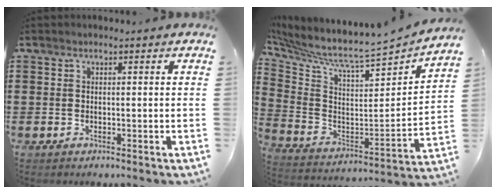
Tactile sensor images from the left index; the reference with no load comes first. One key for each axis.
{"total": 4.4, "fx": 4.0, "fy": -0.2, "fz": 1.8, "tx": -0.064, "ty": -0.057, "tz": 0.053}